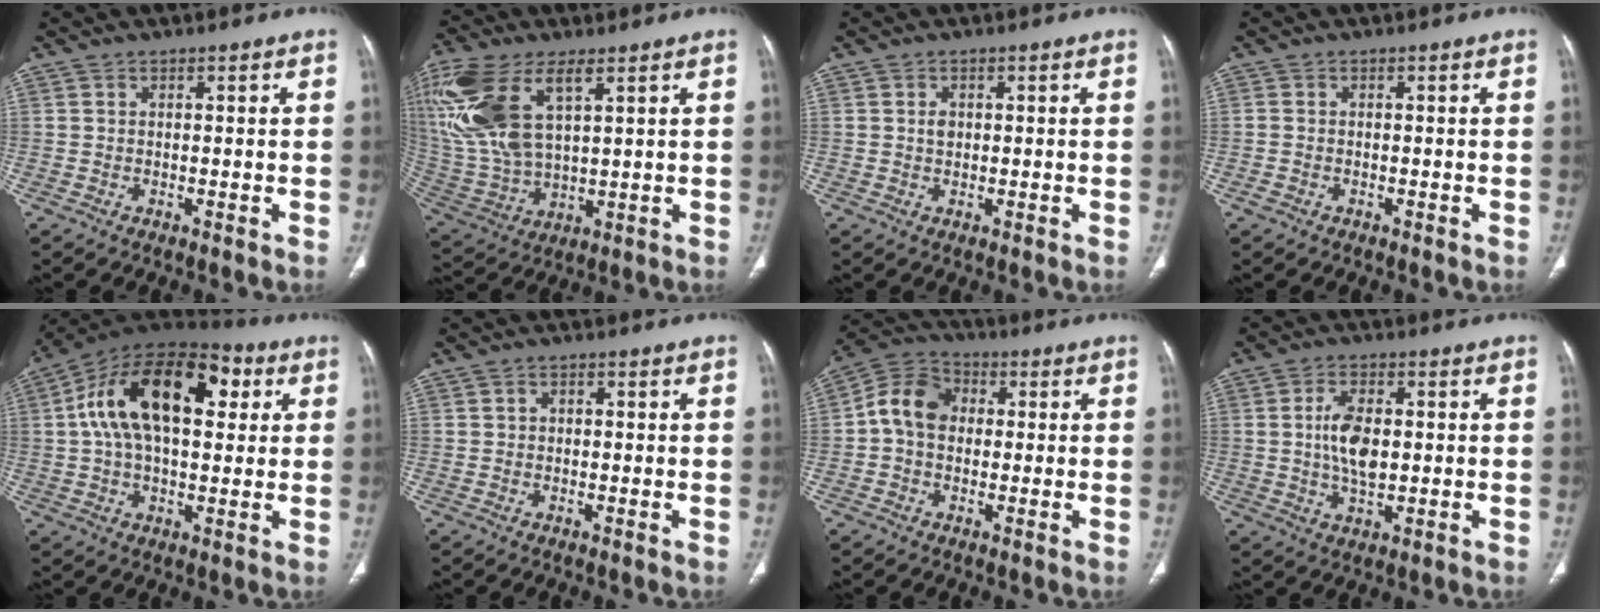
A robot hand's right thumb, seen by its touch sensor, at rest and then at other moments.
{"total": 20.7, "force": [8.3, 10.0, 16.2], "torque": [-0.372, -0.016, 0.168]}
{"total": 1.3, "force": [0.2, 1.0, 0.7], "torque": [-0.009, 0.001, 0.004]}
{"total": 1.0, "force": [-0.5, 0.8, 0.3], "torque": [-0.014, 0.005, -0.009]}
{"total": 22.1, "force": [5.2, 12.1, 17.7], "torque": [-0.289, 0.033, 0.076]}
{"total": 0.9, "force": [0.1, 0.7, 0.5], "torque": [-0.003, 0.003, -0.001]}
{"total": 9.1, "force": [0.4, 7.1, 5.6], "torque": [-0.091, 0.028, -0.005]}
{"total": 7.7, "force": [0.5, 4.1, 6.5], "torque": [-0.120, -0.001, 0.010]}